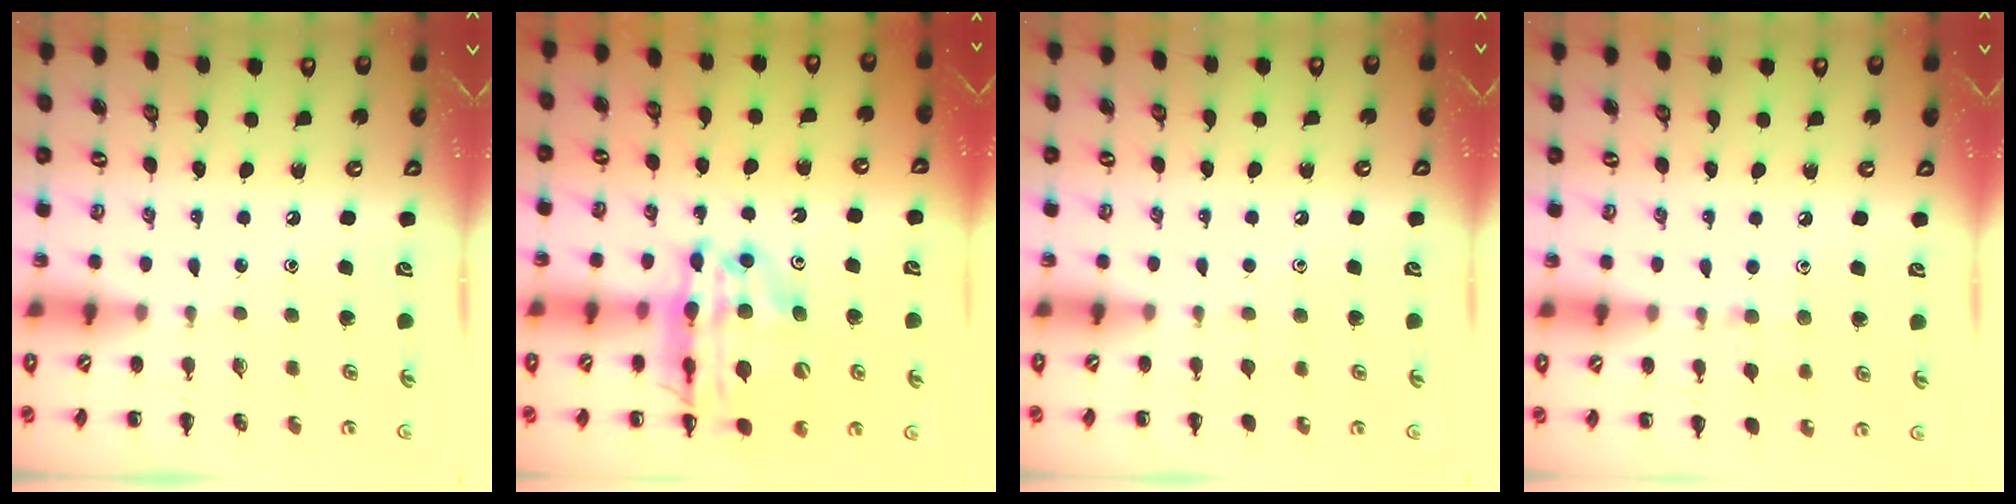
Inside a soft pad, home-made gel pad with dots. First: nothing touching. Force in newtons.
{"total": 20.4, "press": 20.0, "slide": 4.4}
{"total": 1.5, "press": 1.3, "slide": 0.7}
{"total": 5.5, "press": 5.0, "slide": 2.2}